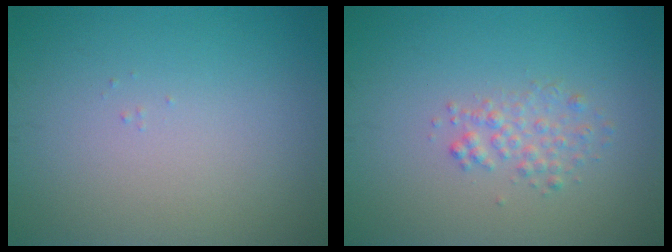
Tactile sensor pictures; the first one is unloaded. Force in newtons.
{"total": 1.7, "press": 1.7, "slide": 0.1}